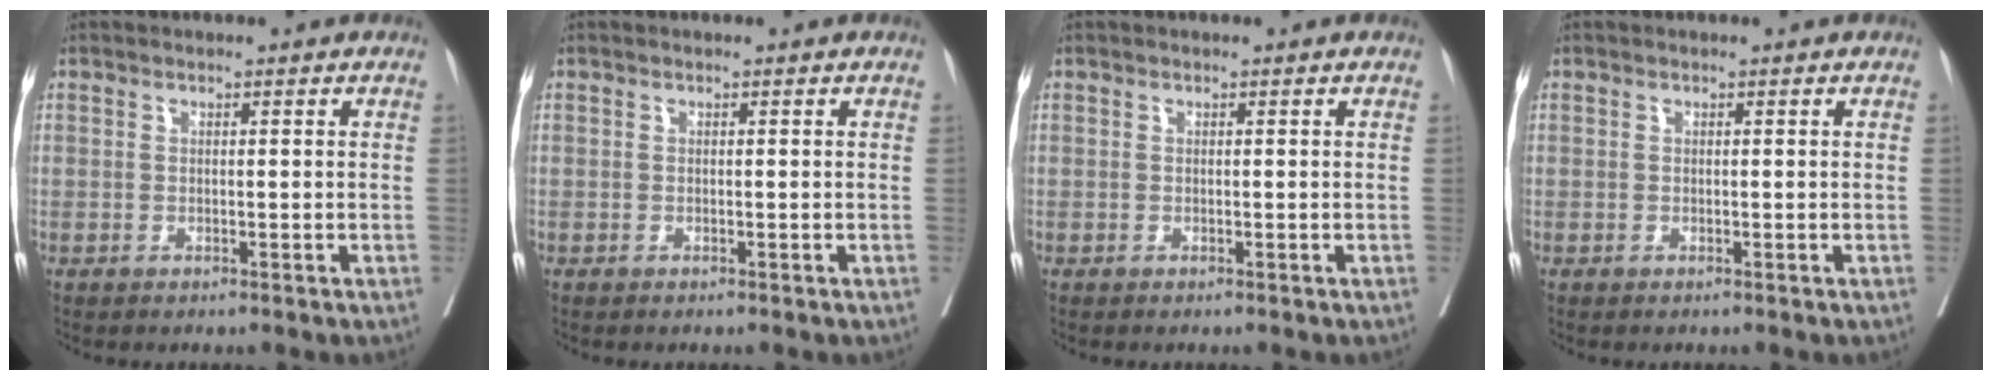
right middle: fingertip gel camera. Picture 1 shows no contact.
{"total": 0.0}
{"total": 0.0}
{"total": 0.0}